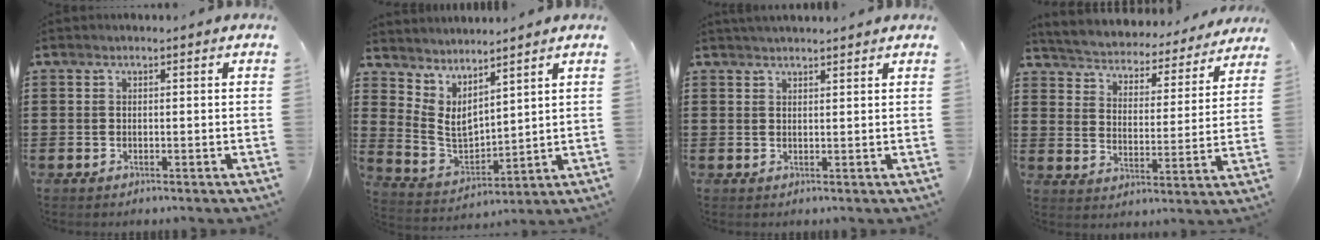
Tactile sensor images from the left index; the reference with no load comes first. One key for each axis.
{"total": 4.8, "fx": 4.0, "fy": 2.1, "fz": 1.7, "tx": -0.058, "ty": -0.027, "tz": 0.072}
{"total": 1.5, "fx": 1.4, "fy": 0.2, "fz": 0.2, "tx": -0.006, "ty": 0.002, "tz": 0.028}
{"total": 3.4, "fx": 3.4, "fy": 0.0, "fz": -0.2, "tx": -0.021, "ty": -0.036, "tz": 0.048}